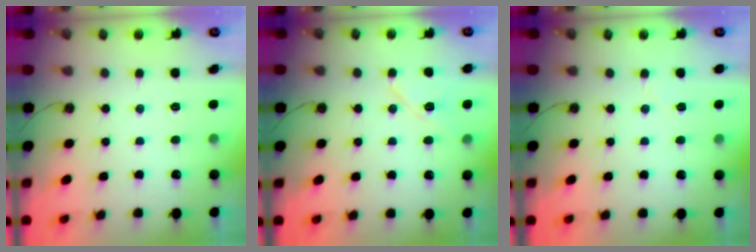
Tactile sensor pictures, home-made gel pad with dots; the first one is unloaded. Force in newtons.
{"total": 9.4, "press": 9.4, "slide": 1.1}
{"total": 3.0, "press": 2.6, "slide": 1.4}